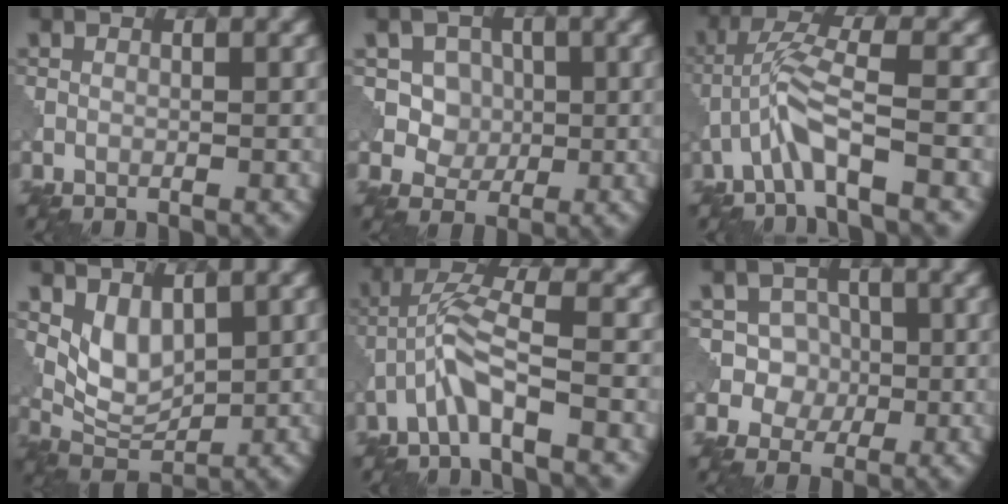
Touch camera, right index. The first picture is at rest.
{"total": 5.1, "force": [1.3, 4.5, 1.9], "torque": [-0.029, 0.003, 0.021]}
{"total": 3.8, "force": [-2.0, 0.3, 3.2], "torque": [-0.069, 0.016, -0.042]}
{"total": 3.6, "force": [1.5, 2.1, 2.6], "torque": [-0.049, -0.011, 0.038]}
{"total": 3.9, "force": [-2.0, 0.4, 3.3], "torque": [-0.070, 0.016, -0.044]}
{"total": 5.1, "force": [-0.2, 4.9, 1.5], "torque": [-0.013, 0.022, -0.024]}